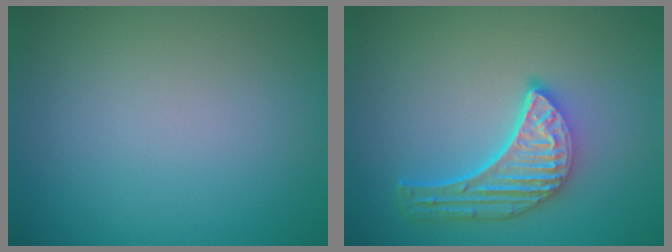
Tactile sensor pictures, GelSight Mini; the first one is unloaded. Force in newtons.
{"total": 5.2, "press": 4.0, "slide": 3.3}